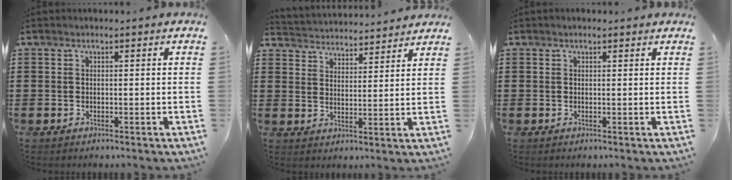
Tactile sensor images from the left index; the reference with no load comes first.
{"total": 3.6, "force": [3.6, 0.1, -0.5], "torque": [-0.007, -0.023, 0.062]}
{"total": 0.5, "force": [0.3, 0.3, 0.4], "torque": [-0.007, 0.004, 0.006]}